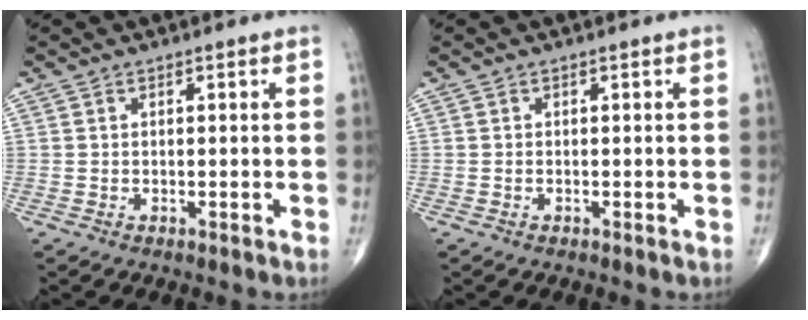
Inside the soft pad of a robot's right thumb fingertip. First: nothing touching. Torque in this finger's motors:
{"motor_torque": [0.44, -0.24, -0.14, -0.07, -0.02]}